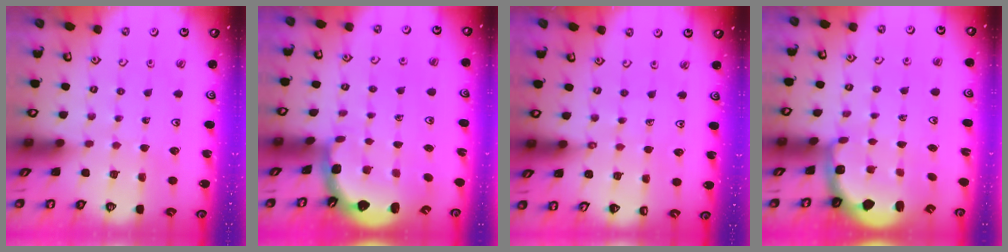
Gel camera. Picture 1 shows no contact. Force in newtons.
{"total": 2.4, "press": 1.5, "slide": 1.9}
{"total": 0.9, "press": 0.9, "slide": 0.1}
{"total": 2.5, "press": 1.5, "slide": 2.0}